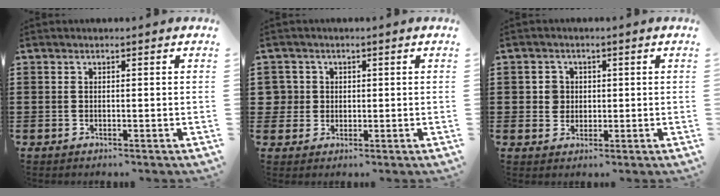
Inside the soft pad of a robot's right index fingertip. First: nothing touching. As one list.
[{"total": 2.9, "force": [0.3, 2.8, 0.4], "torque": [-0.029, 0.008, 0.002]}, {"total": 2.7, "force": [0.2, 2.6, 0.8], "torque": [-0.028, 0.011, 0.002]}]